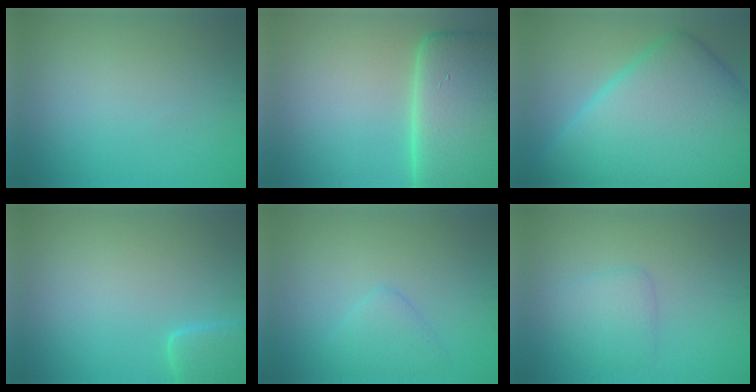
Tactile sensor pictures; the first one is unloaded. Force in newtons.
{"total": 12.4, "press": 12.3, "slide": 1.2}
{"total": 16.2, "press": 16.2, "slide": 0.3}
{"total": 2.3, "press": 2.3, "slide": 0.2}
{"total": 2.0, "press": 2.0, "slide": 0.0}
{"total": 2.4, "press": 2.4, "slide": 0.1}